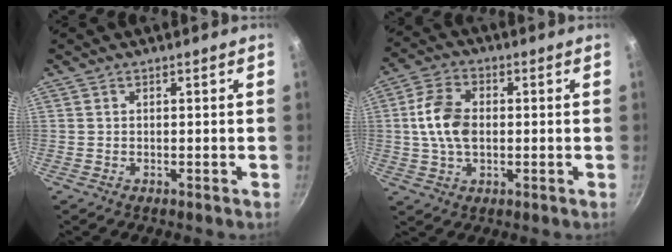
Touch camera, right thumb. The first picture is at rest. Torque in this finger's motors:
{"motor_torque": [0.23, 0.02, 0.88, -0.34, 0.27]}